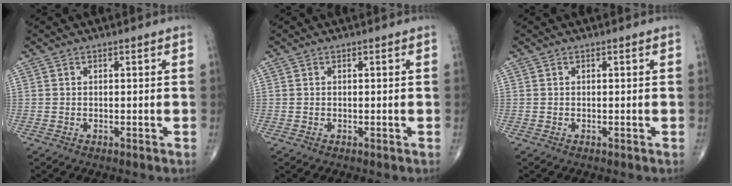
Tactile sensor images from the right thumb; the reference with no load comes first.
{"total": 0.0}
{"total": 0.0}